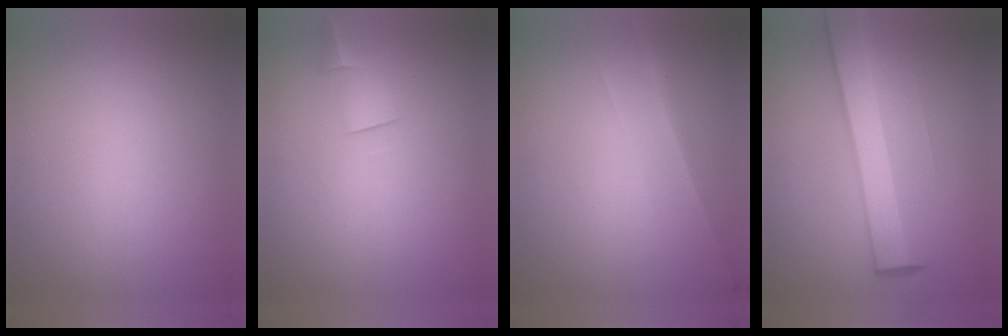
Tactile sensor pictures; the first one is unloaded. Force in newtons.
{"total": 1.9}
{"total": 2.9}
{"total": 6.9}